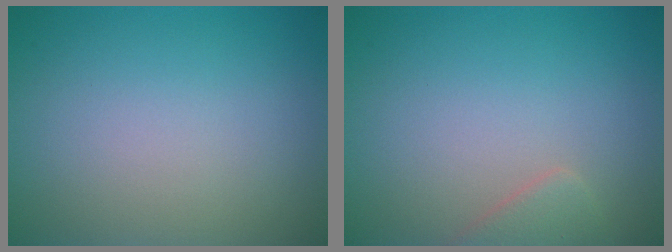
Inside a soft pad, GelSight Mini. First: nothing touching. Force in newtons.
{"total": 1.8, "press": 1.8, "slide": 0.1}